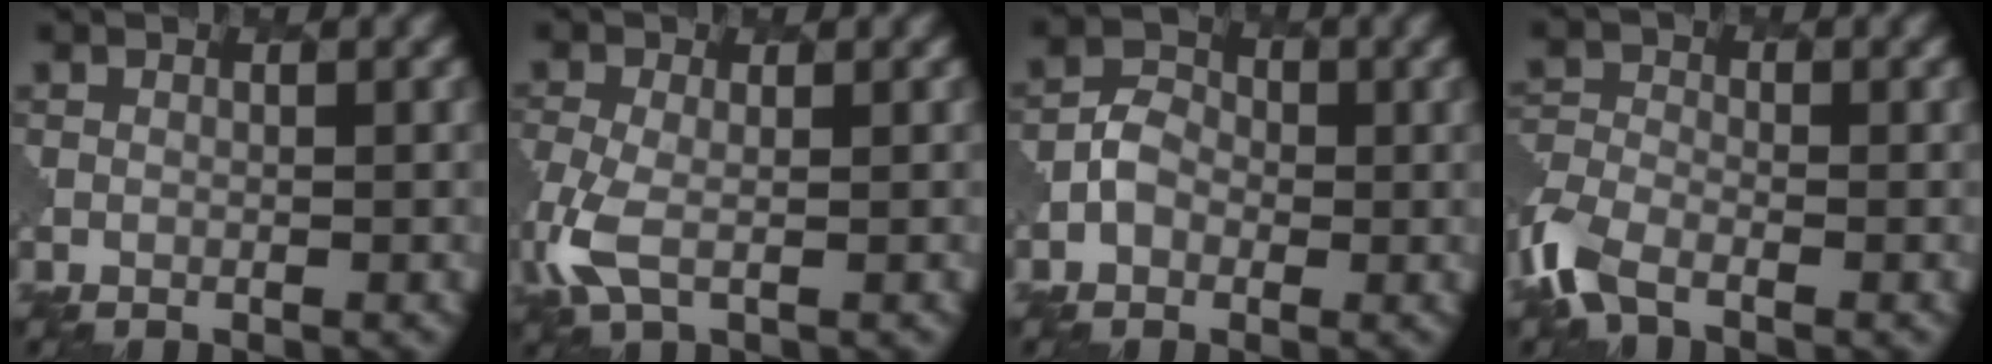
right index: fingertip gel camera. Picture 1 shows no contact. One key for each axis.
{"total": 3.5, "fx": -1.2, "fy": 1.9, "fz": 2.7, "tx": -0.082, "ty": -0.007, "tz": -0.026}
{"total": 2.3, "fx": -0.7, "fy": 2.0, "fz": 0.9, "tx": -0.014, "ty": 0.006, "tz": -0.016}
{"total": 4.6, "fx": -3.2, "fy": 2.1, "fz": 2.6, "tx": -0.063, "ty": -0.009, "tz": -0.077}